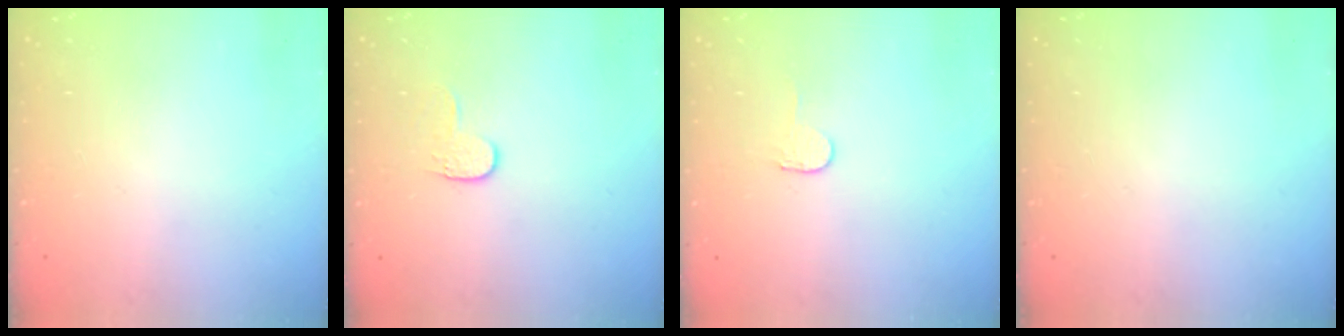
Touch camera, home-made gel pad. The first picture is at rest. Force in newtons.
{"total": 4.6, "press": 4.6, "slide": 0.5}
{"total": 2.3, "press": 2.3, "slide": 0.2}
{"total": 0.0}